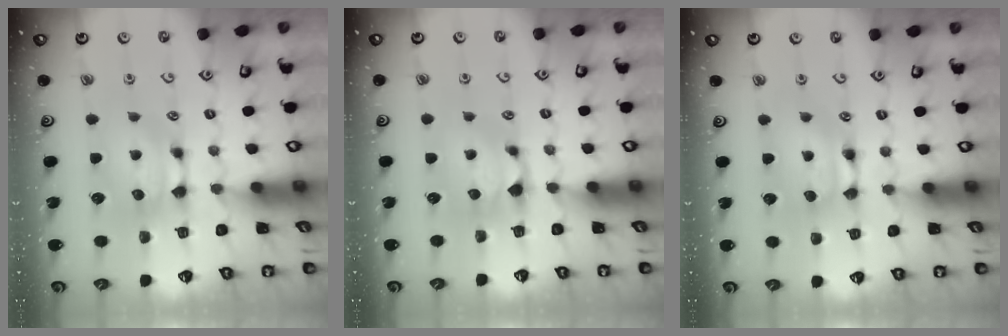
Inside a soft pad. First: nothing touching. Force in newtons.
{"total": 1.1, "press": 0.9, "slide": 0.7}
{"total": 1.8, "press": 1.7, "slide": 0.1}